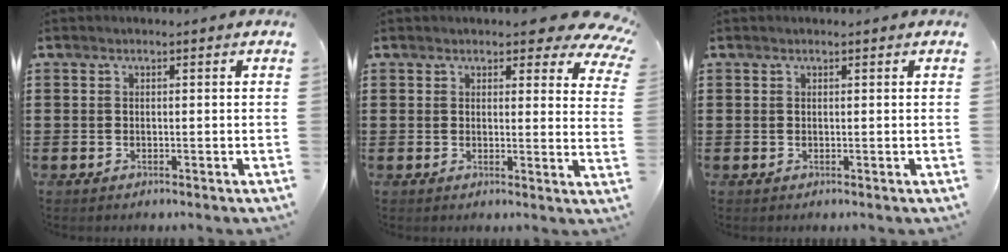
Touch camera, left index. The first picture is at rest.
{"total": 4.5, "force": [3.7, 1.4, 2.1], "torque": [-0.032, -0.017, 0.063]}
{"total": 0.0}